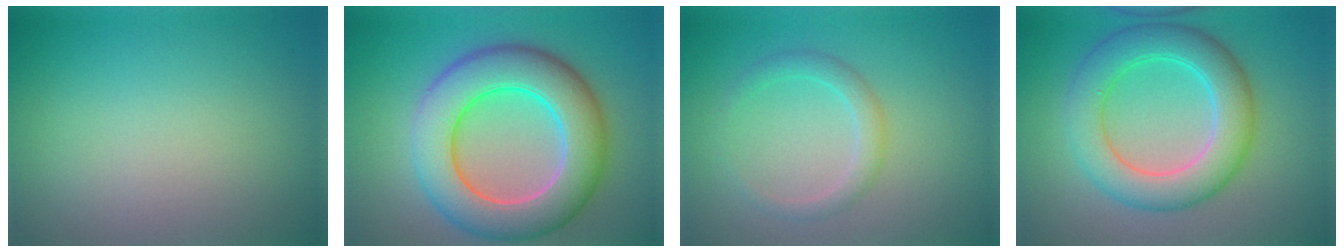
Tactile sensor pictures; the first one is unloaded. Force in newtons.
{"total": 10.0, "press": 10.0, "slide": 0.4}
{"total": 2.0, "press": 2.0, "slide": 0.1}
{"total": 6.5, "press": 6.5, "slide": 0.1}